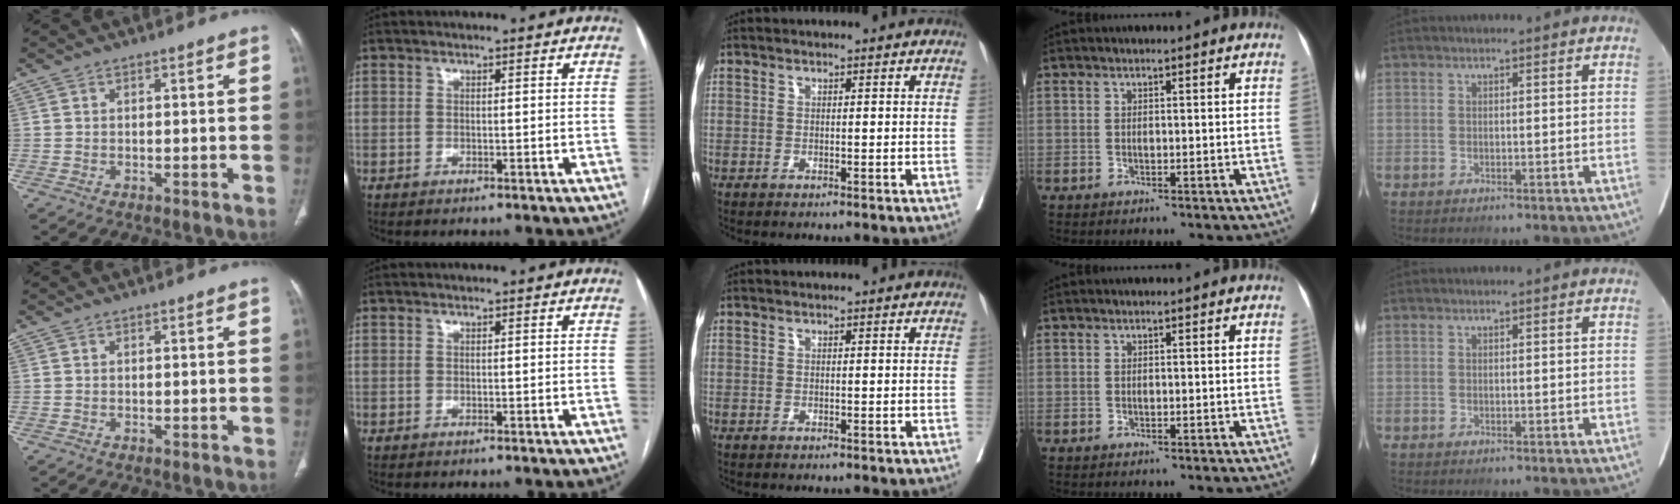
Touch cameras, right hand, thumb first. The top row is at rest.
{}